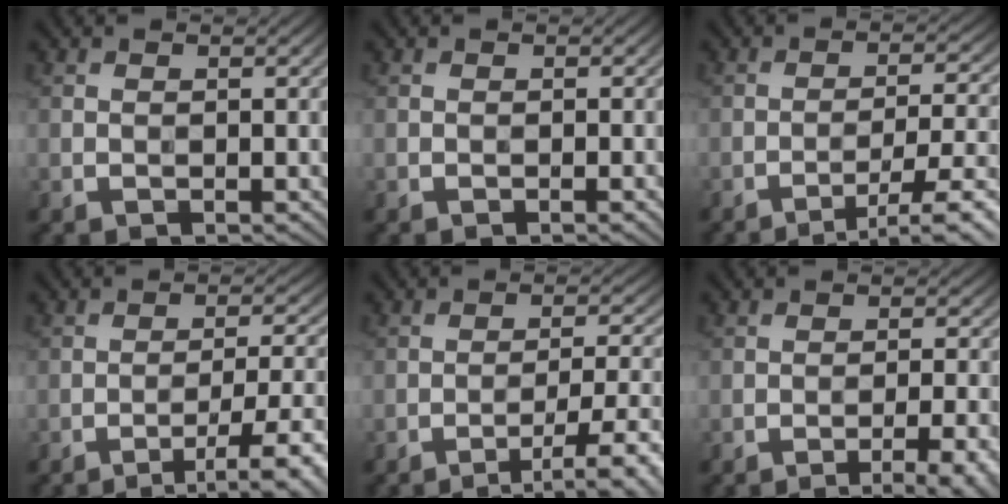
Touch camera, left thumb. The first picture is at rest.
{"total": 0.9, "force": [-0.4, 0.0, 0.8], "torque": [-0.012, 0.000, -0.009]}
{"total": 8.6, "force": [-5.2, 1.9, 6.6], "torque": [-0.106, 0.009, -0.070]}
{"total": 8.5, "force": [-4.5, 2.0, 6.9], "torque": [-0.111, 0.004, -0.059]}
{"total": 8.5, "force": [-4.7, 2.1, 6.8], "torque": [-0.110, 0.005, -0.062]}
{"total": 8.2, "force": [-5.5, 1.8, 5.9], "torque": [-0.076, 0.013, -0.066]}